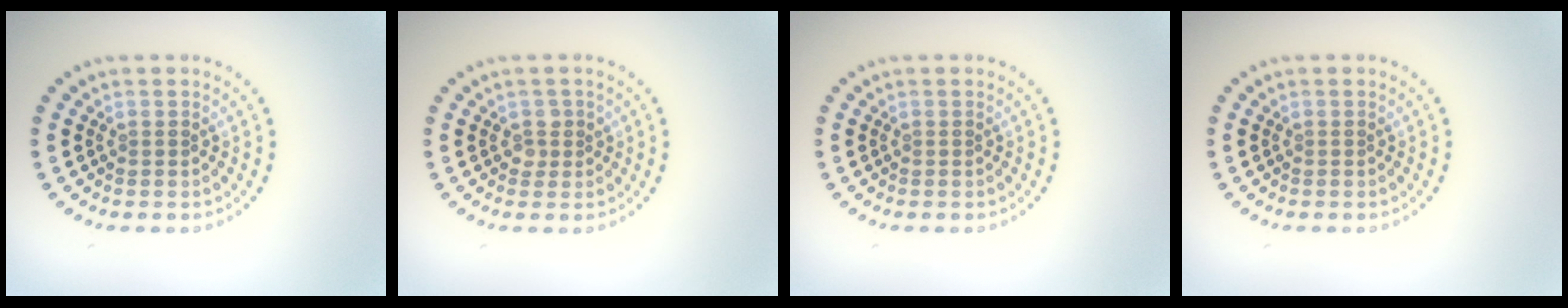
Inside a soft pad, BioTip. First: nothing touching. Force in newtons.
{"total": 1.2, "press": 1.1, "slide": 0.4}
{"total": 0.0}
{"total": 0.0}